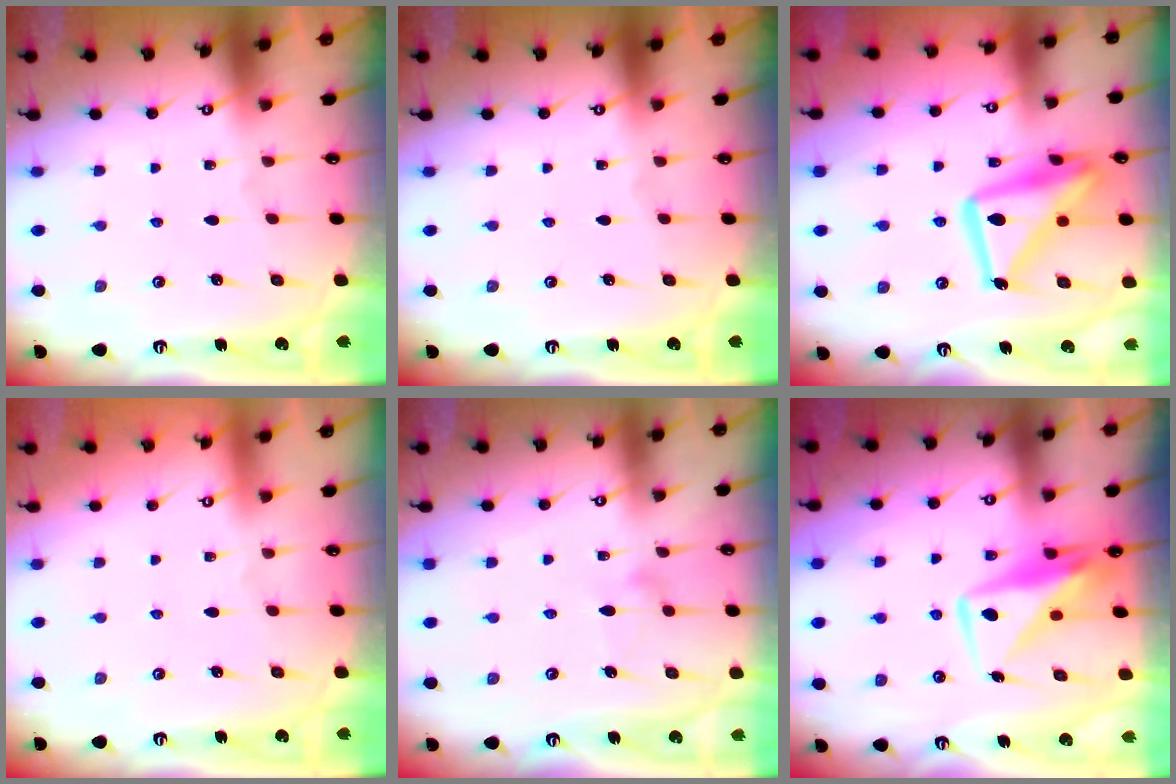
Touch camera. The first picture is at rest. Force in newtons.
{"total": 0.0}
{"total": 17.7, "press": 17.6, "slide": 1.3}
{"total": 3.9, "press": 3.9, "slide": 0.1}
{"total": 8.8, "press": 8.8, "slide": 0.5}
{"total": 10.4, "press": 10.3, "slide": 0.7}